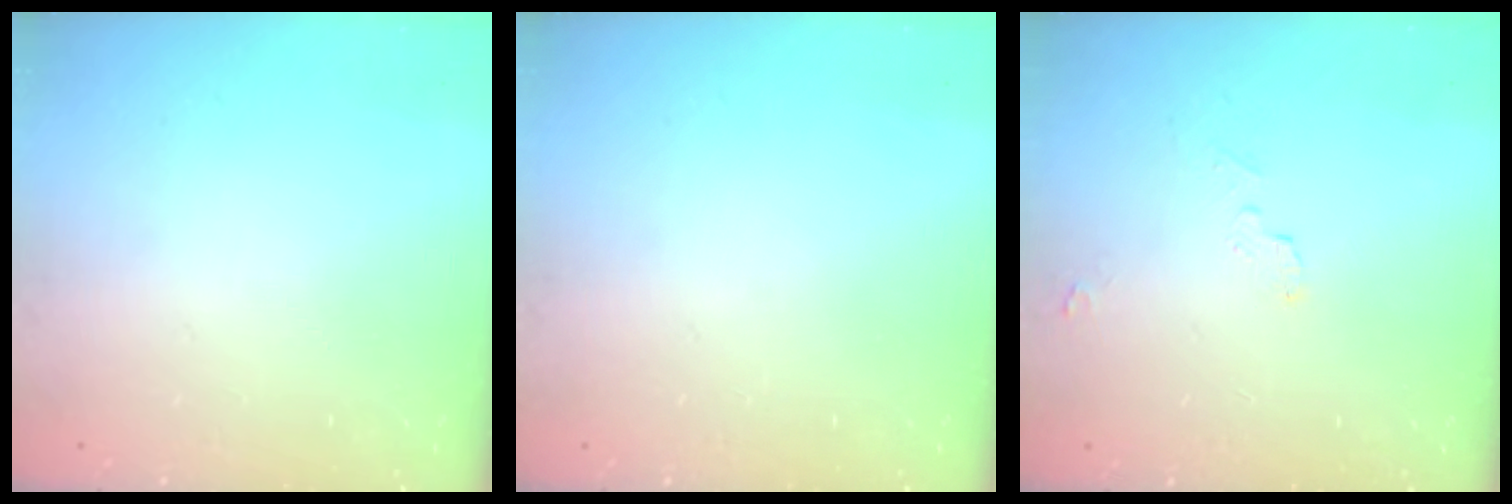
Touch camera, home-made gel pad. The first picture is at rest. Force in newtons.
{"total": 0.0}
{"total": 2.6, "press": 2.3, "slide": 1.2}